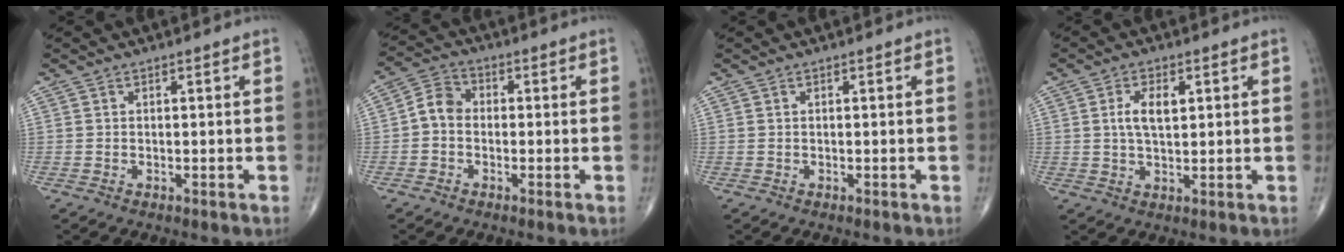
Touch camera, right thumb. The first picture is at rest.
{"total": 4.8, "force": [-0.8, 3.9, 2.8], "torque": [-0.039, 0.017, -0.030]}
{"total": 0.0}
{"total": 5.2, "force": [1.2, 2.6, 4.3], "torque": [-0.079, -0.002, 0.021]}